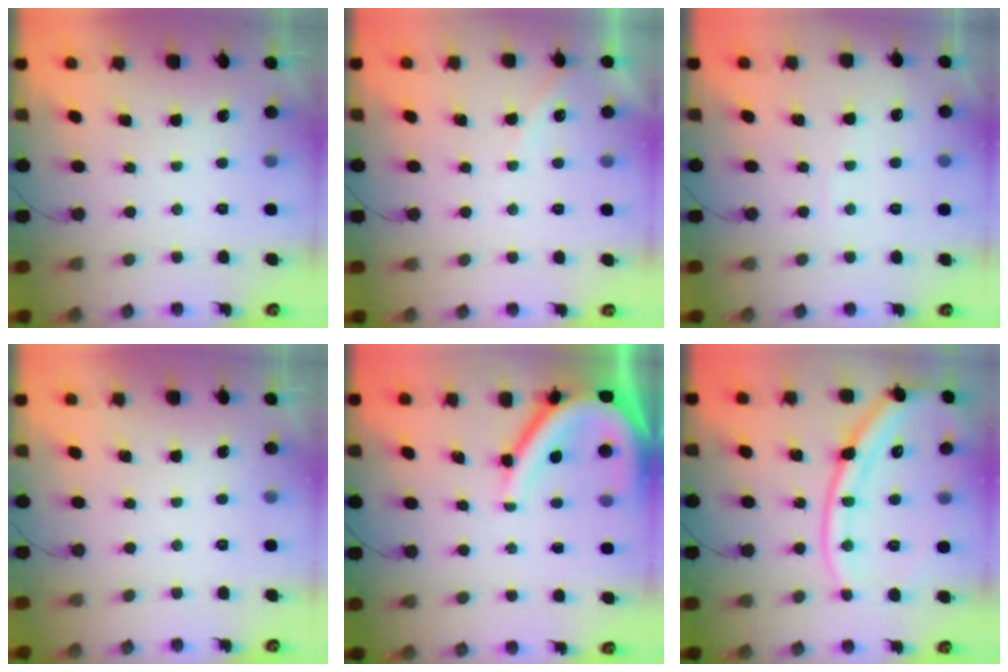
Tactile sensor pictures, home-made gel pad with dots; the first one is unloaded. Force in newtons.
{"total": 4.3, "press": 4.3, "slide": 0.7}
{"total": 2.8, "press": 2.8, "slide": 0.3}
{"total": 0.0}
{"total": 10.9, "press": 10.9, "slide": 0.7}
{"total": 19.5, "press": 19.5, "slide": 1.3}